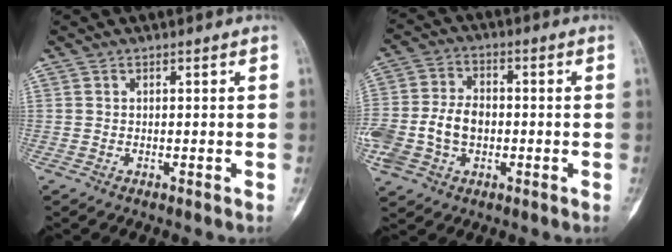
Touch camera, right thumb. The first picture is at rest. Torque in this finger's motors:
{"motor_torque": [1.63, 1.41, 0.94, -0.47, 0.16]}